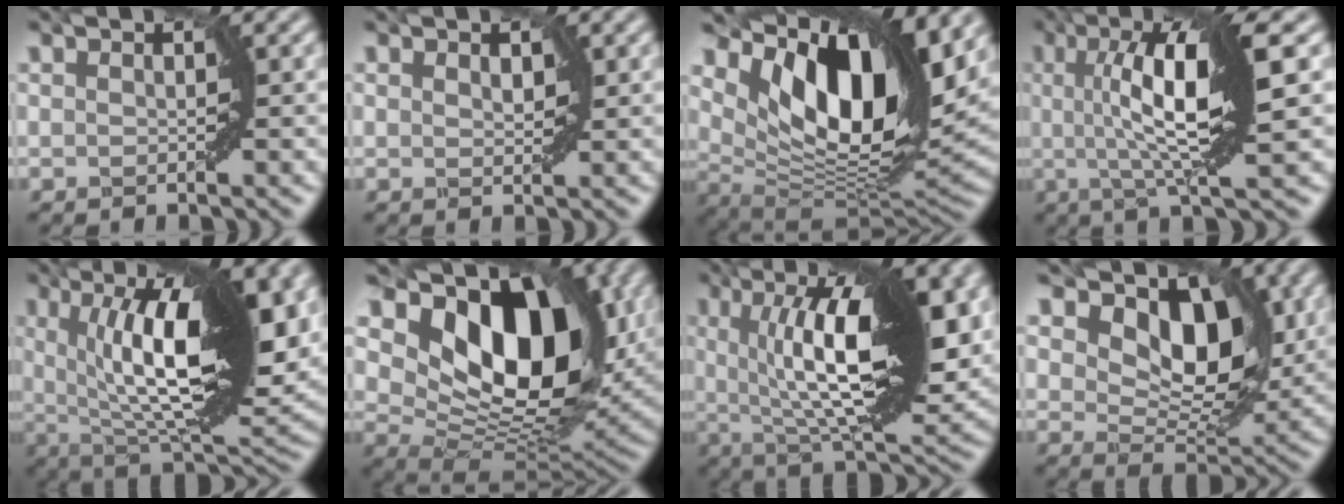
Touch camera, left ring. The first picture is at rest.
{"total": 1.2, "force": [0.7, 0.7, 0.7], "torque": [-0.009, -0.001, 0.015]}
{"total": 14.0, "force": [6.1, 6.5, 10.8], "torque": [-0.172, 0.000, 0.108]}
{"total": 9.7, "force": [1.6, 2.1, 9.3], "torque": [-0.142, 0.001, 0.028]}
{"total": 15.1, "force": [3.9, 4.9, 13.7], "torque": [-0.214, -0.001, 0.062]}
{"total": 14.6, "force": [5.2, 8.8, 10.4], "torque": [-0.148, -0.005, 0.088]}
{"total": 13.6, "force": [3.2, 4.0, 12.6], "torque": [-0.190, 0.003, 0.050]}
{"total": 9.1, "force": [3.5, 5.3, 6.4], "torque": [-0.097, -0.008, 0.054]}